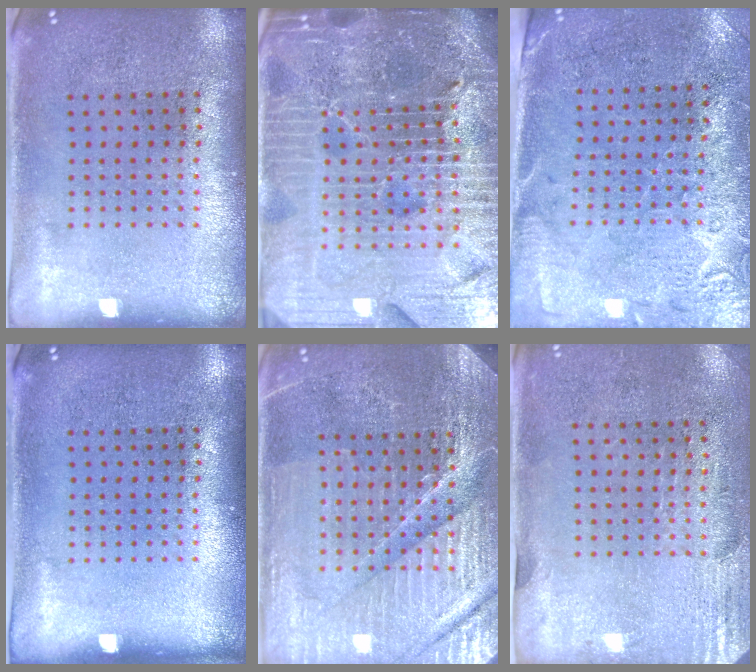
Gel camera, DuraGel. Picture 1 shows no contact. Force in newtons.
{"total": 7.1, "press": 6.2, "slide": 3.5}
{"total": 2.8, "press": 2.5, "slide": 1.3}
{"total": 0.0}
{"total": 4.8, "press": 4.6, "slide": 1.4}
{"total": 2.9, "press": 2.5, "slide": 1.5}